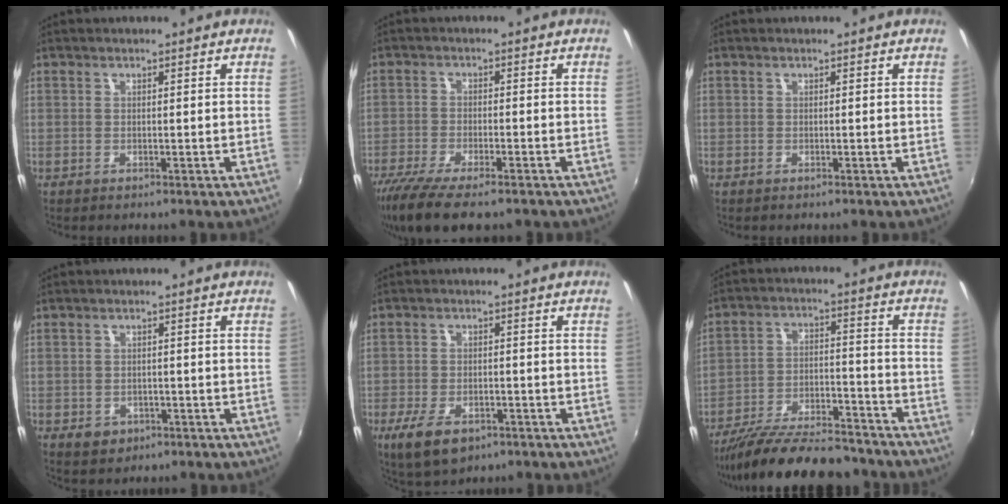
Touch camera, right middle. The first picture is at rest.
{"total": 11.5, "force": [-8.8, 2.8, 6.9], "torque": [-0.158, -0.044, -0.158]}
{"total": 0.0}
{"total": 3.8, "force": [-1.7, 3.0, 1.5], "torque": [-0.035, -0.004, -0.019]}
{"total": 8.8, "force": [-5.0, 4.5, 5.6], "torque": [-0.131, -0.025, -0.086]}
{"total": 20.2, "force": [-17.3, 5.2, 9.0], "torque": [-0.174, -0.021, -0.260]}